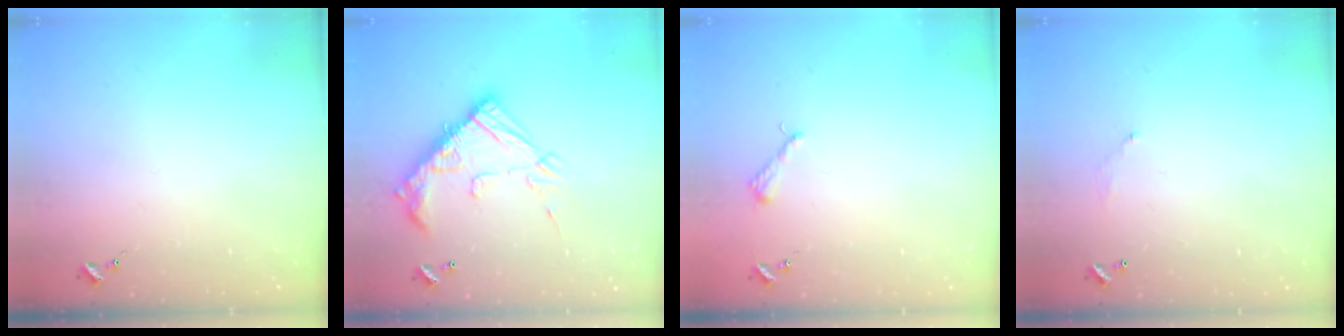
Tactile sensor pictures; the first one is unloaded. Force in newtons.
{"total": 20.8, "press": 20.8, "slide": 0.6}
{"total": 3.6, "press": 3.6, "slide": 0.4}
{"total": 5.2, "press": 5.2, "slide": 0.3}